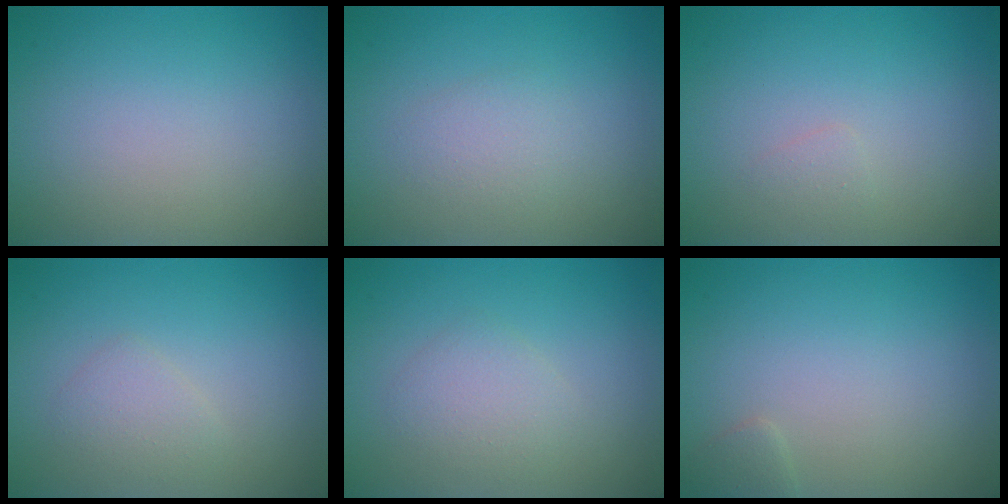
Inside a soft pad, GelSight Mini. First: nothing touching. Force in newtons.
{"total": 1.6, "press": 1.6, "slide": 0.1}
{"total": 0.7, "press": 0.7, "slide": 0.0}
{"total": 1.6, "press": 1.6, "slide": 0.0}
{"total": 2.1, "press": 2.1, "slide": 0.0}
{"total": 0.8, "press": 0.8, "slide": 0.0}